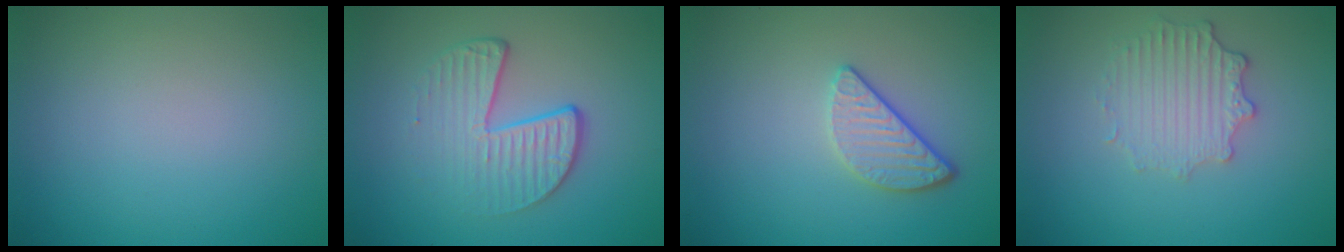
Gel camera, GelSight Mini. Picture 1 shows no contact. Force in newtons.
{"total": 4.5, "press": 2.9, "slide": 3.4}
{"total": 2.6, "press": 2.3, "slide": 1.3}
{"total": 2.8, "press": 2.5, "slide": 1.4}